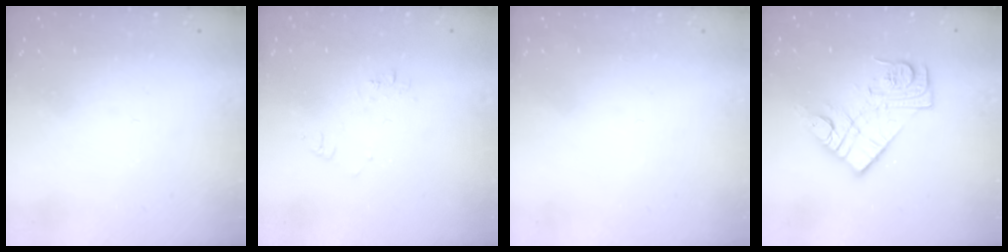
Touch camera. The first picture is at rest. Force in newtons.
{"total": 6.2, "press": 6.2, "slide": 0.5}
{"total": 1.5, "press": 1.5, "slide": 0.1}
{"total": 13.8, "press": 13.7, "slide": 0.8}